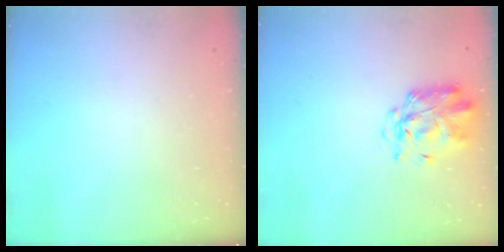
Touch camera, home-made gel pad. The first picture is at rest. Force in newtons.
{"total": 2.9, "press": 2.8, "slide": 0.7}